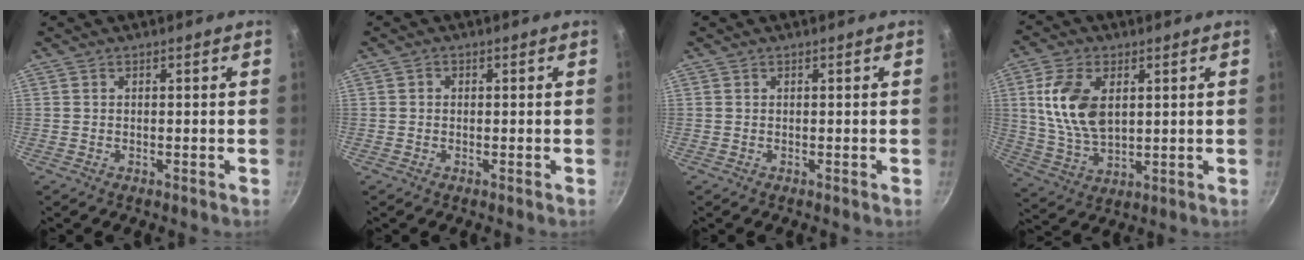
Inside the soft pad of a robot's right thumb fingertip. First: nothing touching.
{"total": 0.7, "force": [-0.1, 0.7, 0.2], "torque": [-0.002, 0.004, -0.002]}
{"total": 0.0}
{"total": 12.7, "force": [3.0, 7.5, 9.8], "torque": [-0.179, -0.016, 0.063]}